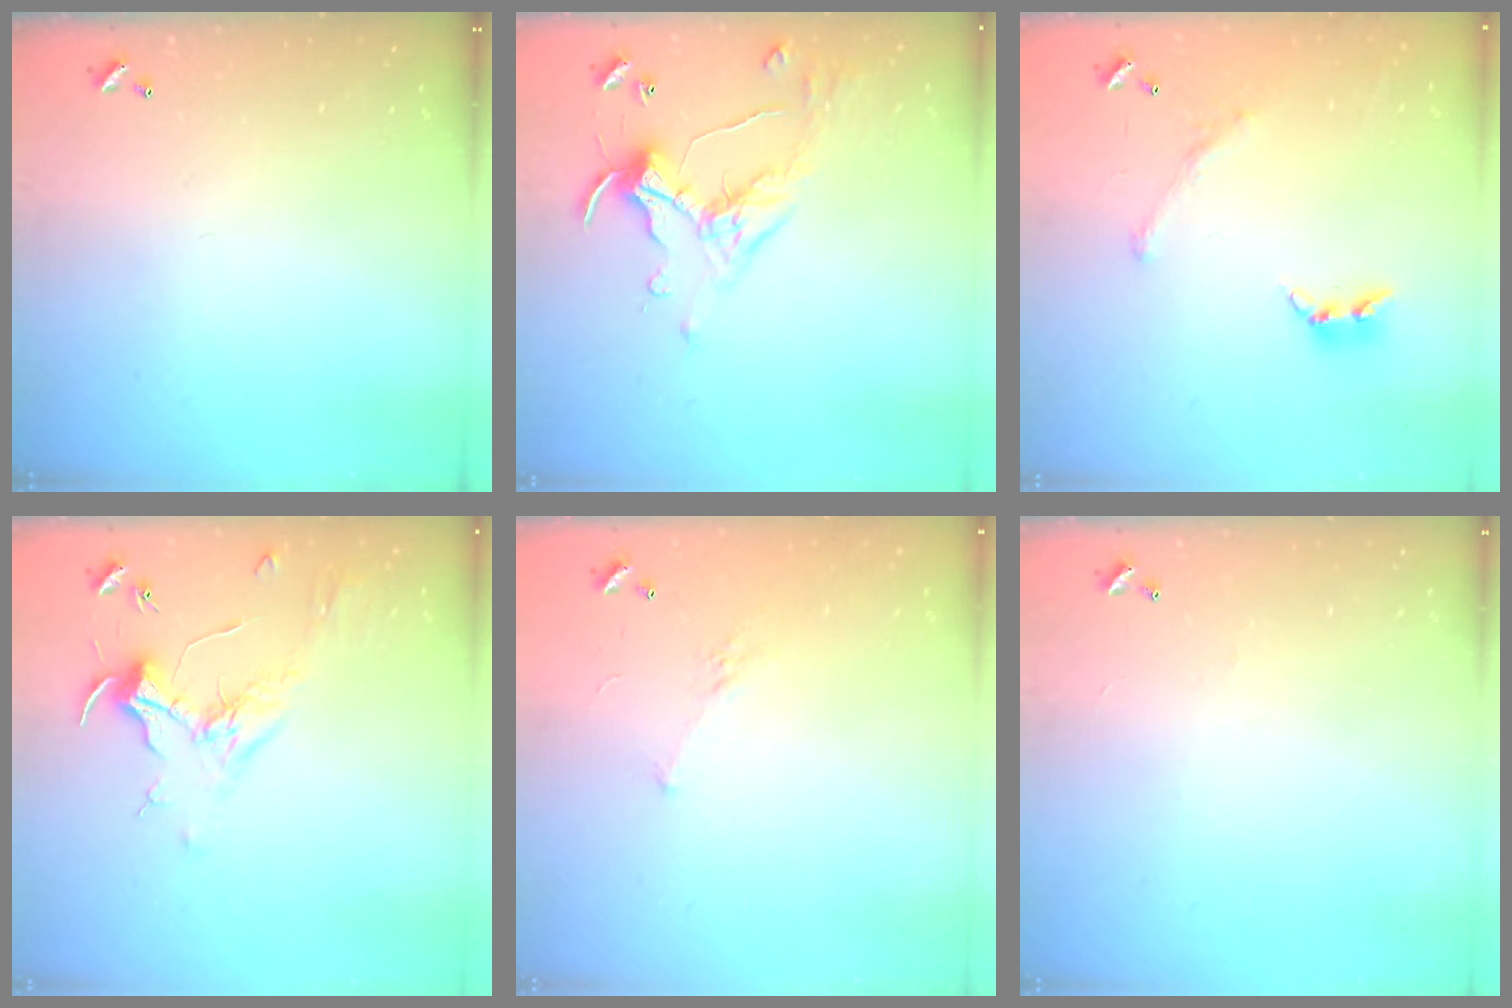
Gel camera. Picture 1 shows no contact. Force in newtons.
{"total": 1.5, "press": 1.5, "slide": 0.2}
{"total": 1.6, "press": 1.1, "slide": 1.1}
{"total": 1.8, "press": 1.6, "slide": 0.8}
{"total": 2.8, "press": 2.6, "slide": 1.1}
{"total": 2.6, "press": 2.6, "slide": 0.4}